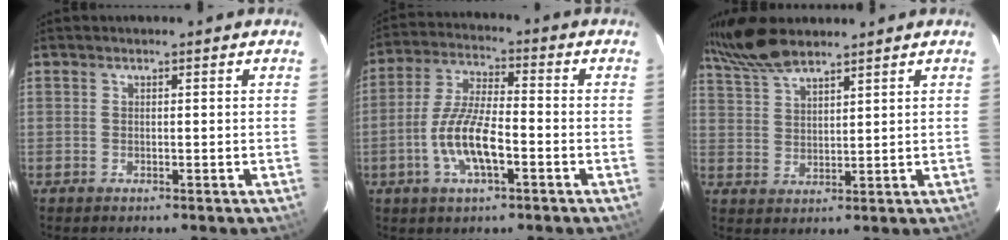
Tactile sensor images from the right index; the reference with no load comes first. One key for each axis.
{"total": 11.0, "fx": -3.8, "fy": 3.3, "fz": 9.8, "tx": -0.201, "ty": 0.002, "tz": -0.072}
{"total": 8.6, "fx": 7.3, "fy": 1.6, "fz": 4.1, "tx": -0.088, "ty": 0.022, "tz": 0.146}